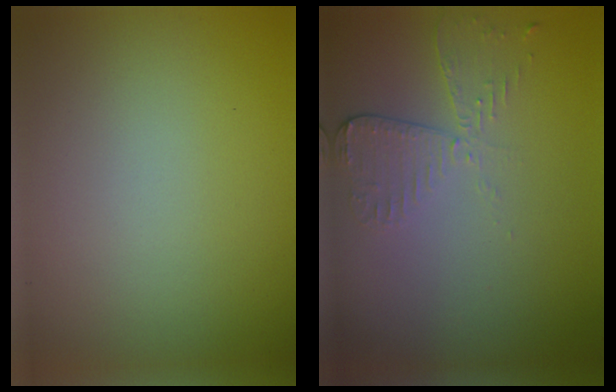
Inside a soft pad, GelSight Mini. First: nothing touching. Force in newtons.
{"total": 2.6, "press": 2.3, "slide": 1.1}